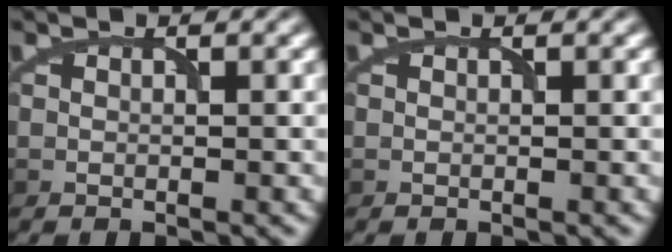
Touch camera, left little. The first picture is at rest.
{"total": 0.0}